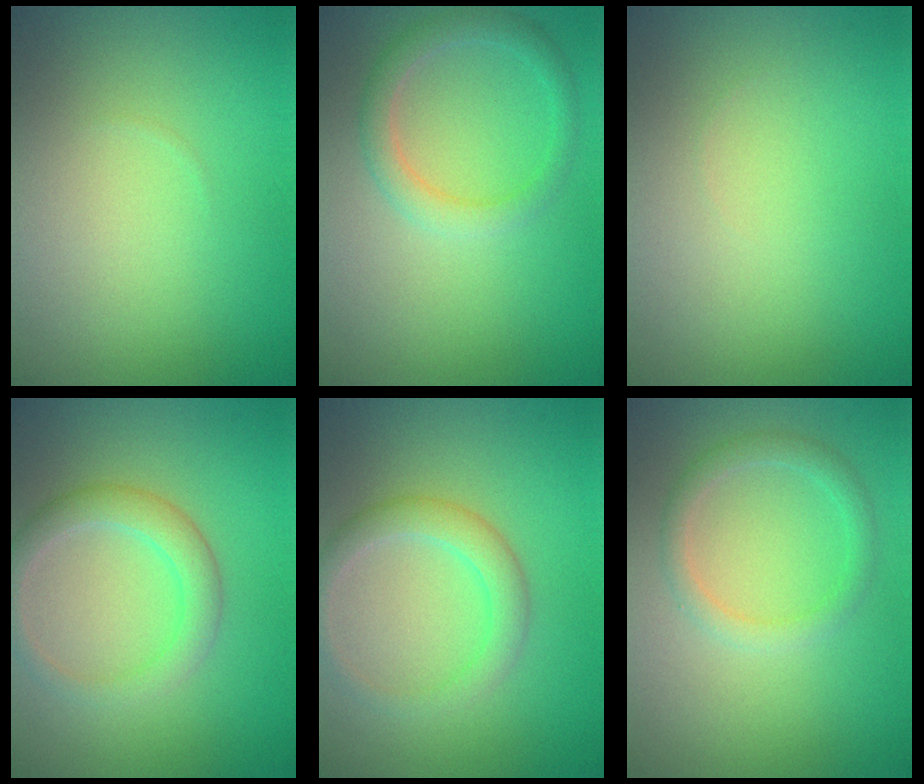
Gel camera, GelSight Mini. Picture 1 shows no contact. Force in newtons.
{"total": 2.3, "press": 2.3, "slide": 0.1}
{"total": 0.0}
{"total": 2.9, "press": 2.9, "slide": 0.2}
{"total": 2.7, "press": 2.7, "slide": 0.0}
{"total": 1.9, "press": 1.9, "slide": 0.0}